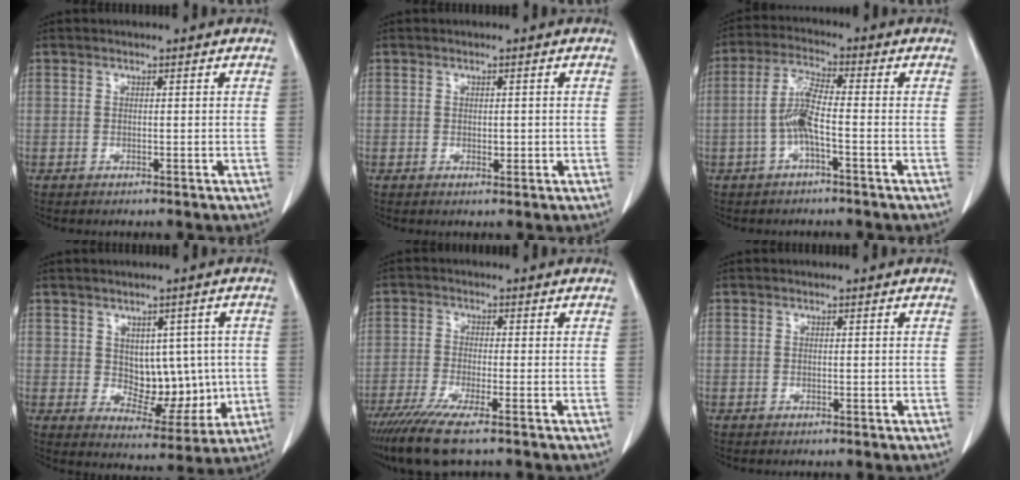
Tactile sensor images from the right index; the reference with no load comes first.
{"total": 1.3, "force": [0.0, 0.7, 1.0], "torque": [-0.015, -0.001, 0.002]}
{"total": 5.9, "force": [-1.6, 0.7, 5.6], "torque": [-0.124, 0.008, -0.035]}
{"total": 8.9, "force": [0.6, 5.5, 7.0], "torque": [-0.083, 0.007, 0.028]}
{"total": 7.9, "force": [-5.7, 0.1, 5.6], "torque": [-0.098, -0.022, -0.099]}
{"total": 0.0}